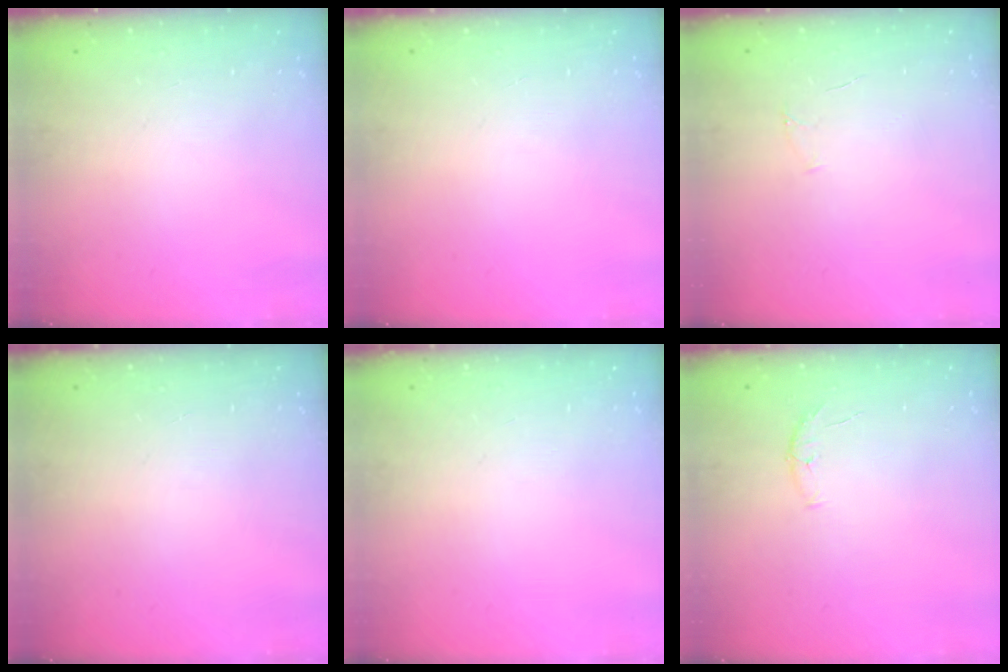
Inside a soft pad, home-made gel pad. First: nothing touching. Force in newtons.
{"total": 0.0}
{"total": 4.0, "press": 3.8, "slide": 1.1}
{"total": 0.0}
{"total": 0.0}
{"total": 4.2, "press": 4.2, "slide": 0.6}